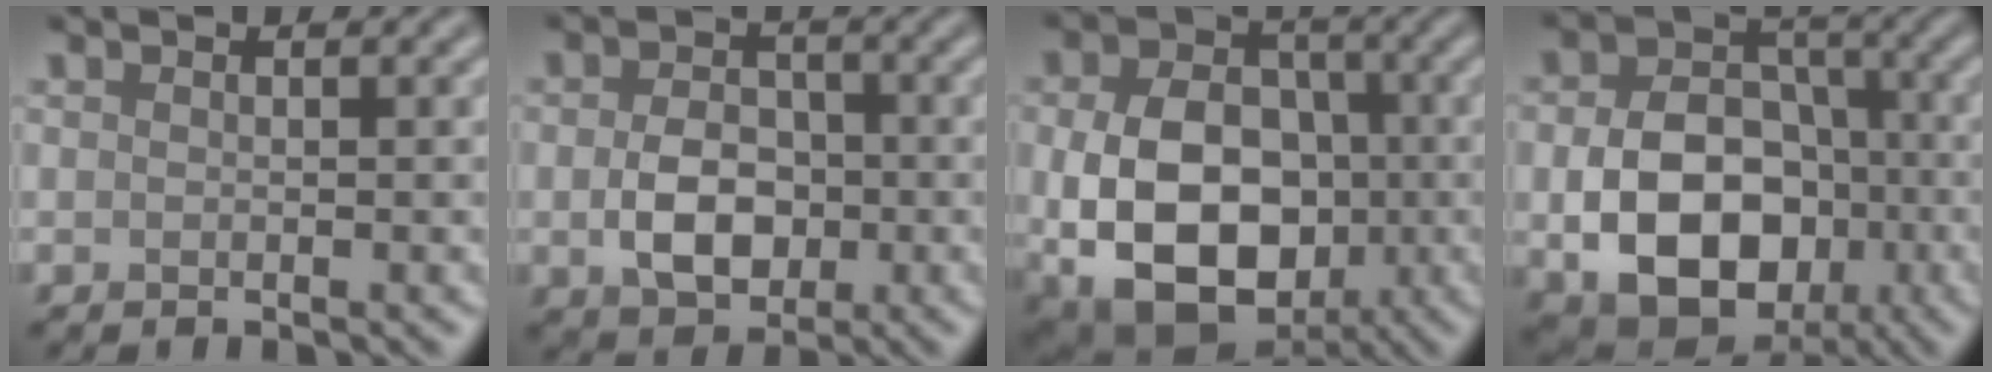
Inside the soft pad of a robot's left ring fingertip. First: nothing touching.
{"total": 4.8, "force": [-0.8, 3.4, 3.3], "torque": [-0.061, -0.002, -0.017]}
{"total": 13.5, "force": [-2.4, 9.7, 9.1], "torque": [-0.140, -0.019, -0.040]}
{"total": 10.9, "force": [-2.7, 7.9, 7.0], "torque": [-0.127, -0.014, -0.045]}